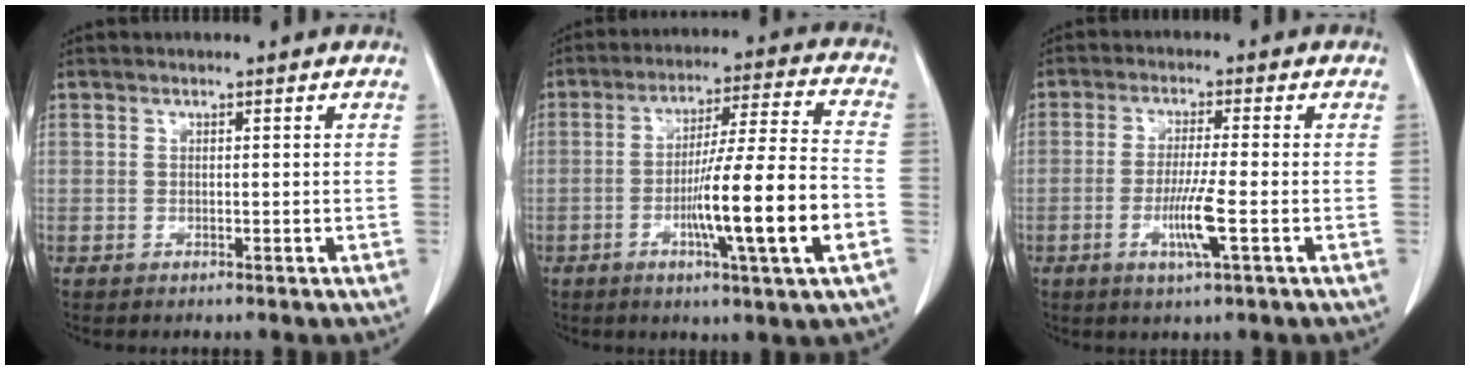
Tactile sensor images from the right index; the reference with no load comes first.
{"total": 15.1, "force": [-4.4, -0.6, 14.5], "torque": [-0.245, -0.006, -0.074]}
{"total": 6.0, "force": [-1.9, -0.4, 5.7], "torque": [-0.109, -0.014, -0.037]}